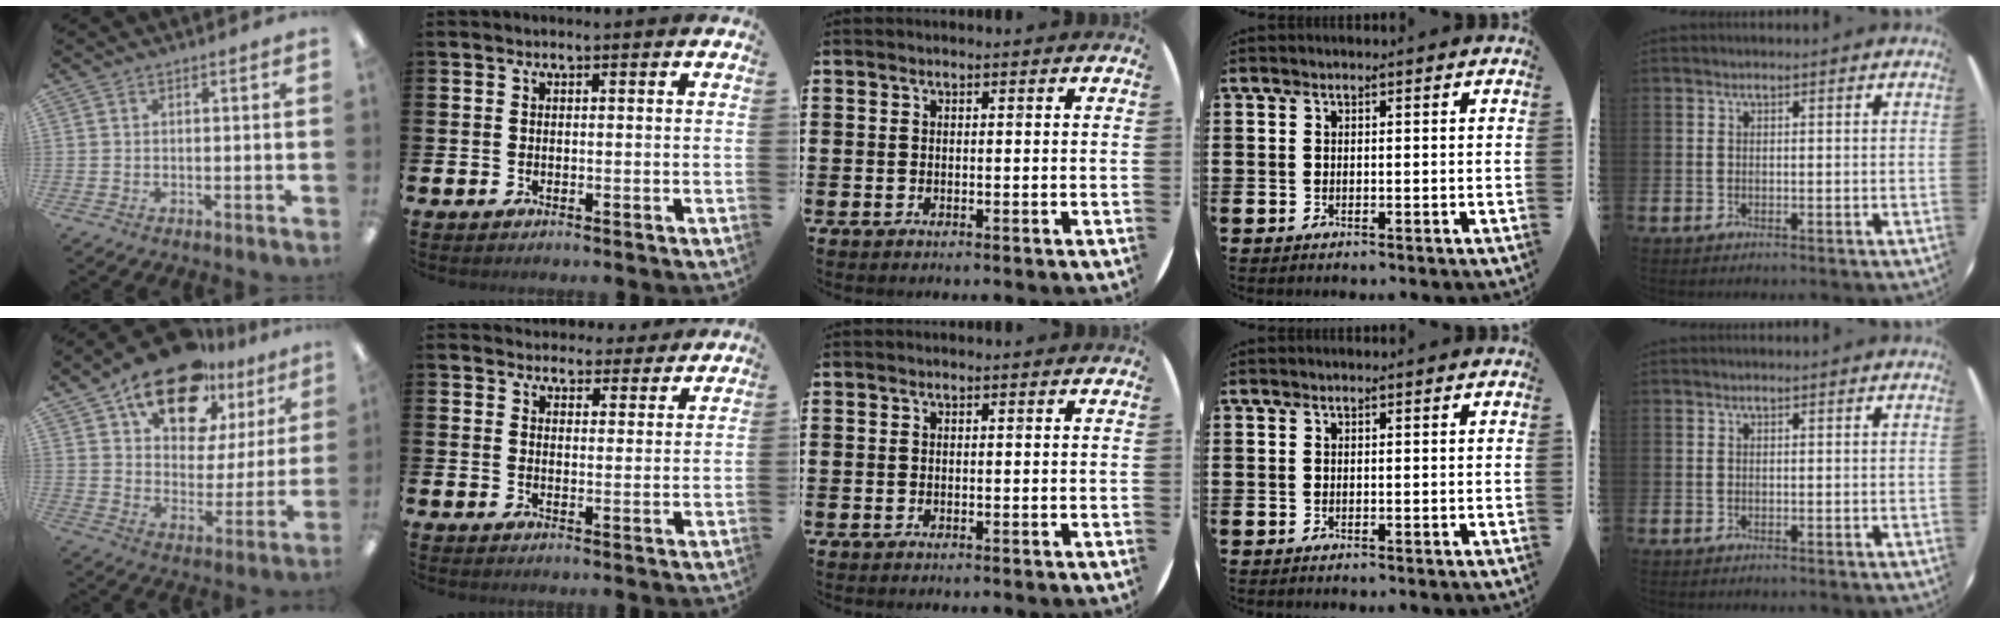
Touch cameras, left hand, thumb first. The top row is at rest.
{"thumb": {"total": 19.3, "force": [13.9, 9.4, 9.5], "torque": [-0.154, -0.083, 0.242]}, "index": {"total": 3.9, "force": [3.7, 1.2, -0.2], "torque": [0.001, -0.025, 0.066]}}